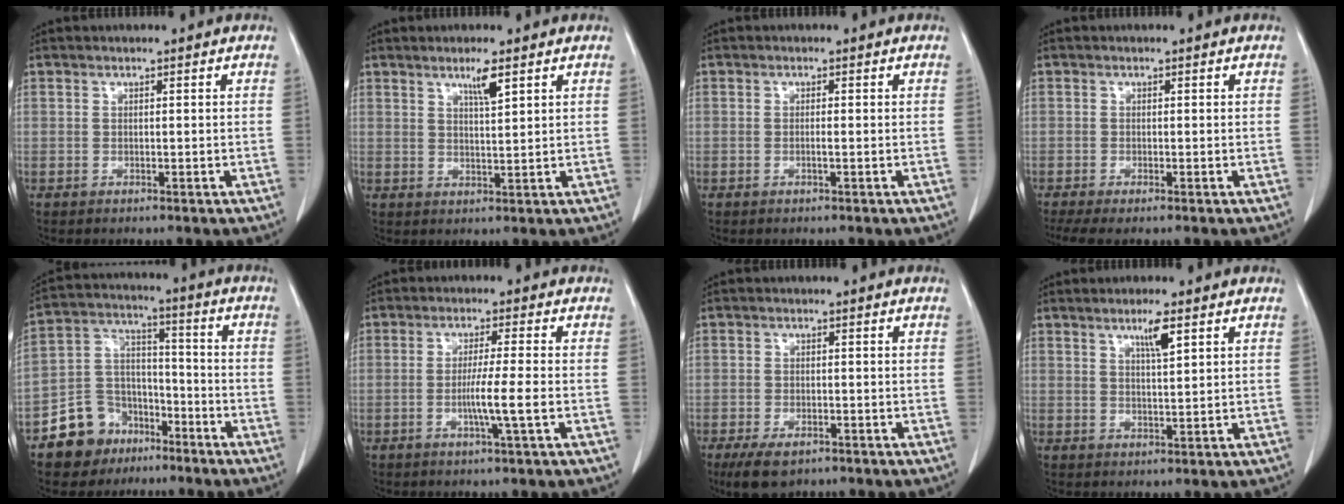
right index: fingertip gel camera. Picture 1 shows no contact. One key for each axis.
{"total": 3.4, "fx": 2.1, "fy": 0.1, "fz": 2.6, "tx": -0.048, "ty": -0.005, "tz": 0.038}
{"total": 0.9, "fx": -0.2, "fy": 0.0, "fz": 0.9, "tx": -0.019, "ty": -0.001, "tz": -0.003}
{"total": 3.8, "fx": -2.8, "fy": 0.7, "fz": 2.5, "tx": -0.048, "ty": -0.008, "tz": -0.049}
{"total": 10.6, "fx": -6.6, "fy": 7.9, "fz": 2.4, "tx": -0.047, "ty": 0.045, "tz": -0.110}
{"total": 5.5, "fx": -1.3, "fy": -0.9, "fz": 5.2, "tx": -0.093, "ty": -0.010, "tz": -0.027}
{"total": 5.3, "fx": -3.5, "fy": 2.3, "fz": 3.2, "tx": -0.056, "ty": -0.007, "tz": -0.053}
{"total": 3.6, "fx": 2.0, "fy": 0.2, "fz": 3.0, "tx": -0.053, "ty": -0.003, "tz": 0.035}